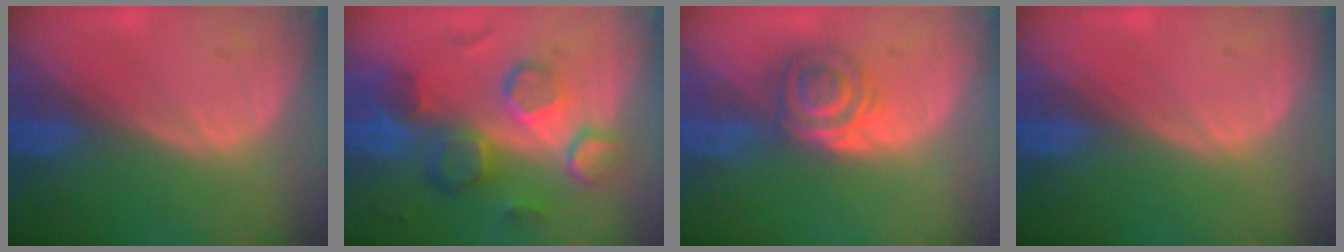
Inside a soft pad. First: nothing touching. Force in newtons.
{"total": 9.9, "press": 9.0, "slide": 4.2}
{"total": 5.9, "press": 5.5, "slide": 2.2}
{"total": 0.0}